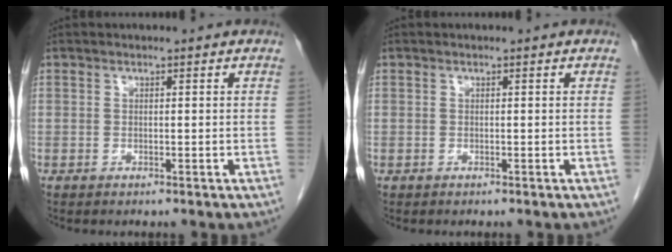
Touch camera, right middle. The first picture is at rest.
{"total": 0.0}